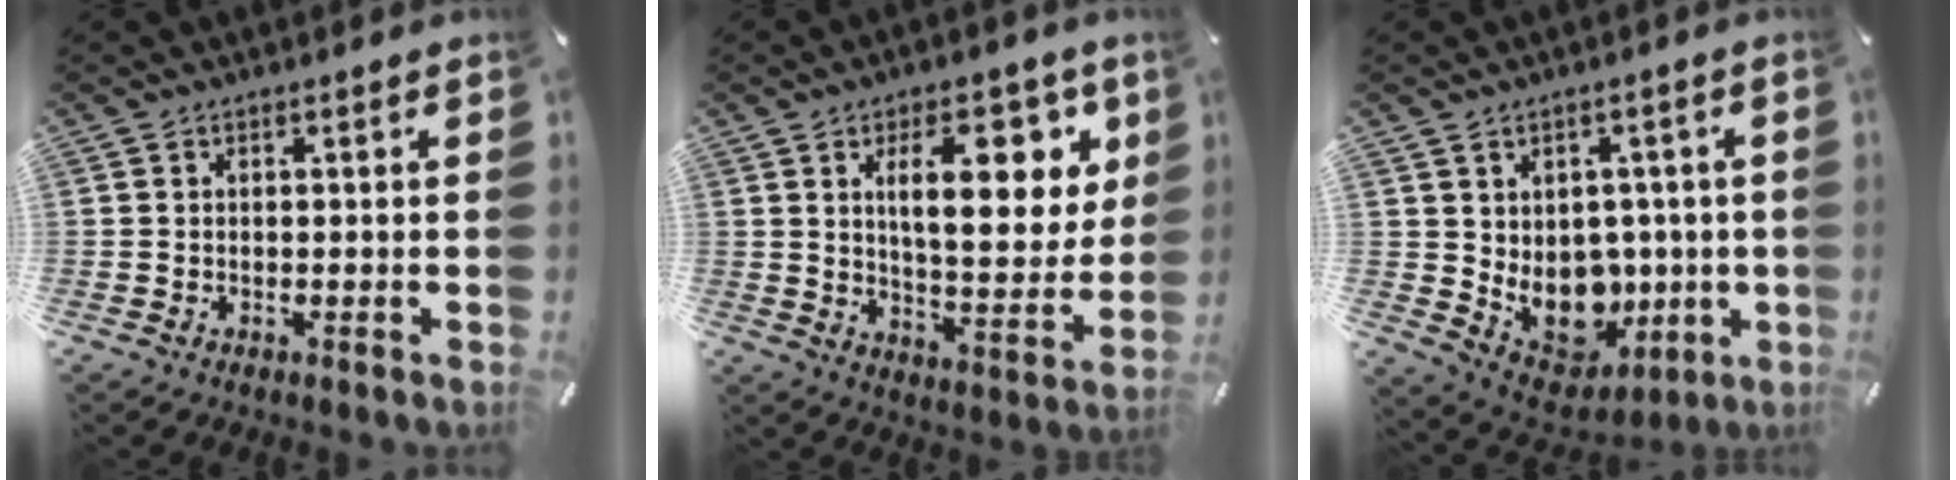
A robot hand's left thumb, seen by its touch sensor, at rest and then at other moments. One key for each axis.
{"total": 16.9, "fx": 6.9, "fy": 7.4, "fz": 13.5, "tx": -0.197, "ty": -0.012, "tz": 0.107}
{"total": 11.0, "fx": 0.1, "fy": 9.6, "fz": 5.2, "tx": -0.078, "ty": -0.032, "tz": 0.015}